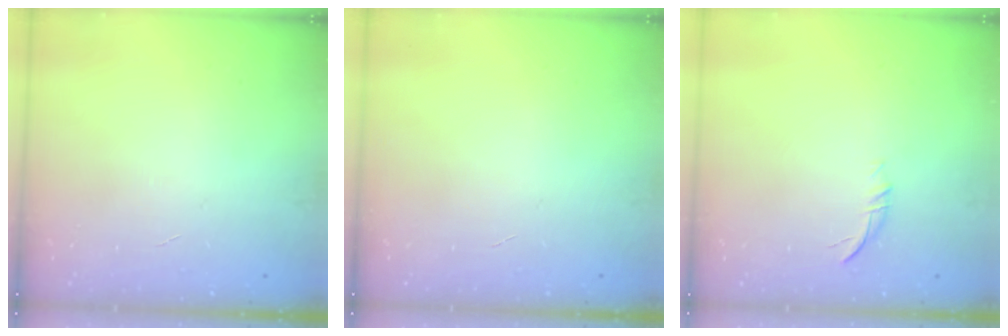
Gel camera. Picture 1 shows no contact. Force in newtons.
{"total": 0.0}
{"total": 5.3, "press": 5.1, "slide": 1.1}